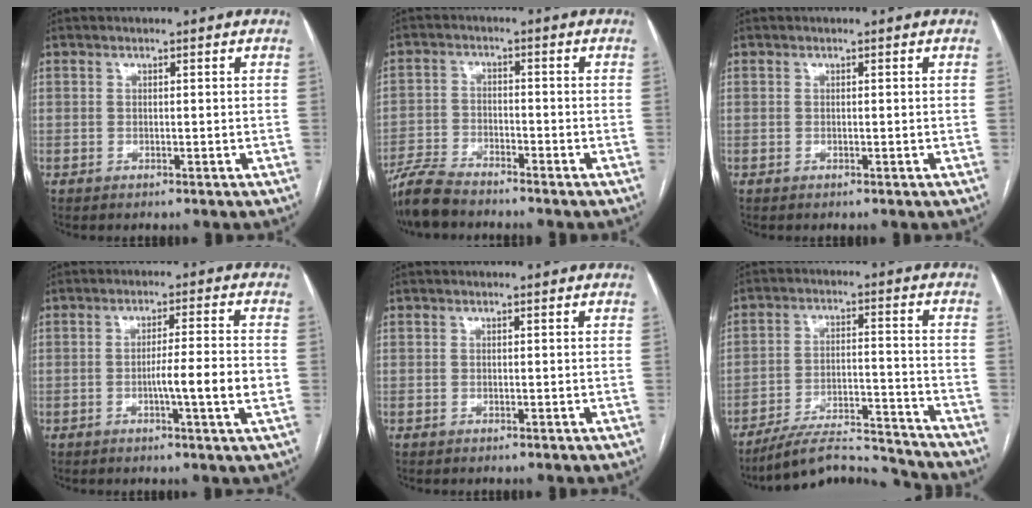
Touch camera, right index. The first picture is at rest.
{"total": 6.4, "force": [-5.9, 1.3, 2.3], "torque": [-0.048, -0.017, -0.114]}
{"total": 0.0}
{"total": 6.9, "force": [-1.5, -0.6, 6.7], "torque": [-0.104, -0.001, -0.024]}
{"total": 0.0}
{"total": 12.3, "force": [-12.0, 0.6, 2.4], "torque": [-0.032, 0.021, -0.194]}